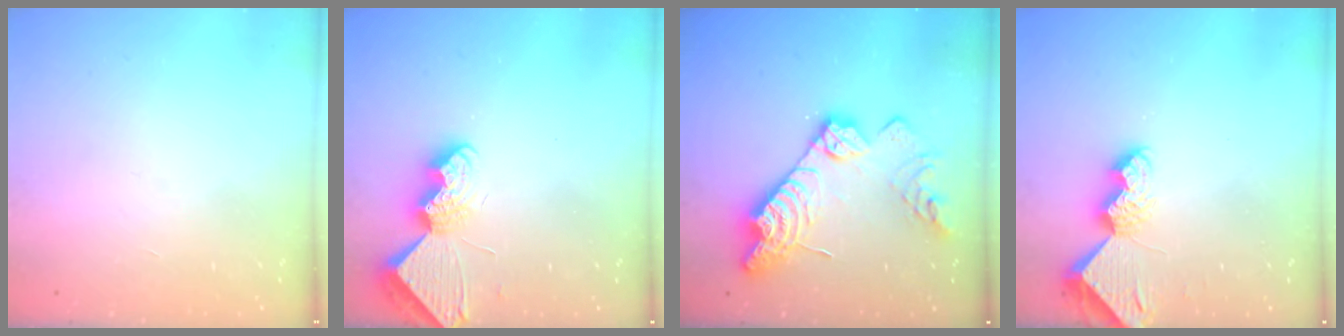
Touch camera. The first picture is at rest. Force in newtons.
{"total": 8.5, "press": 8.4, "slide": 0.8}
{"total": 18.8, "press": 18.7, "slide": 1.9}
{"total": 7.6, "press": 7.5, "slide": 0.7}